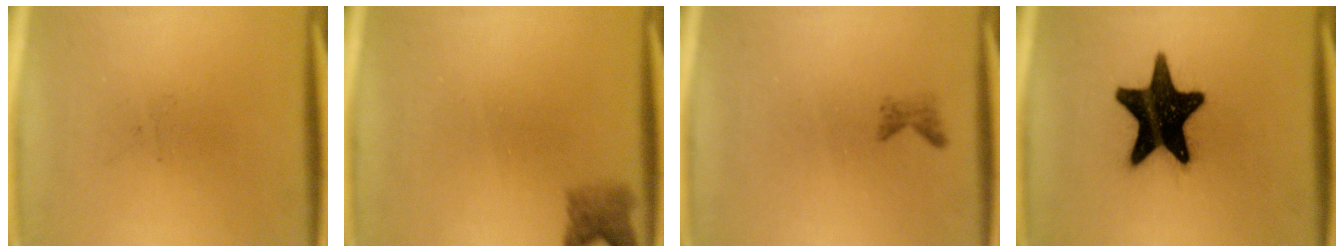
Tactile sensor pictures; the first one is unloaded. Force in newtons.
{"total": 2.7}
{"total": 0.9}
{"total": 19.5}